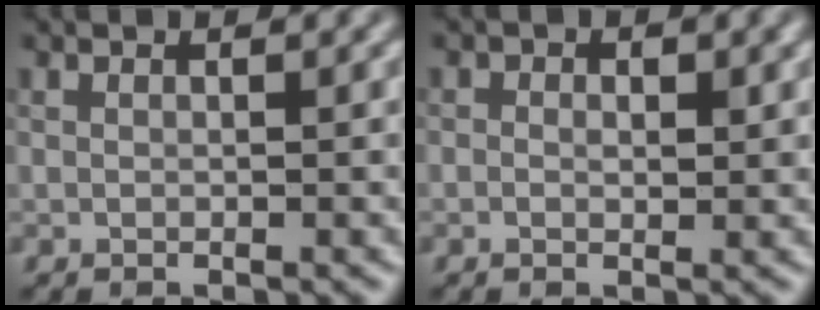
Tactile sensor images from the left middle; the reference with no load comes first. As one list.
[{"total": 0.9, "force": [-0.8, -0.3, 0.0], "torque": [0.007, -0.013, -0.003]}]